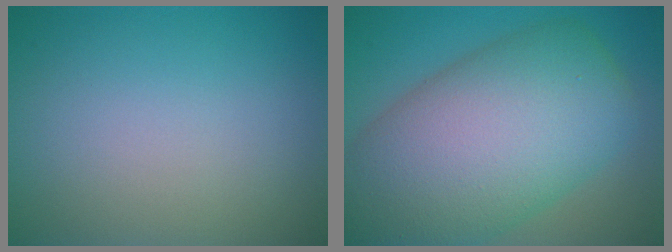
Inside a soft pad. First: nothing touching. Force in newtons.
{"total": 14.4, "press": 14.3, "slide": 0.8}